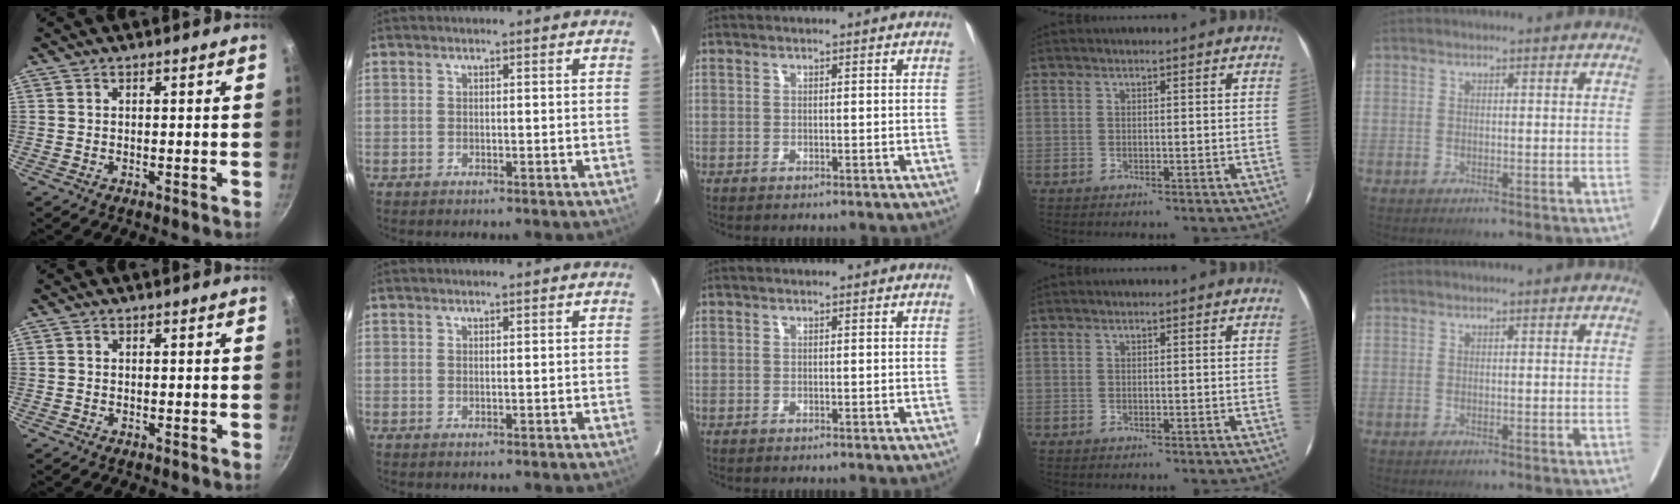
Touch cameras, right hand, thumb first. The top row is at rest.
{"thumb": {"total": 0.6, "force": [-0.3, 0.5, 0.0], "torque": [-0.002, 0.004, -0.010]}}